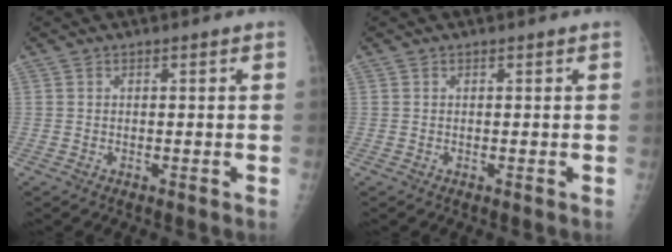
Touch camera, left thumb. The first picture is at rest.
{"total": 0.0}